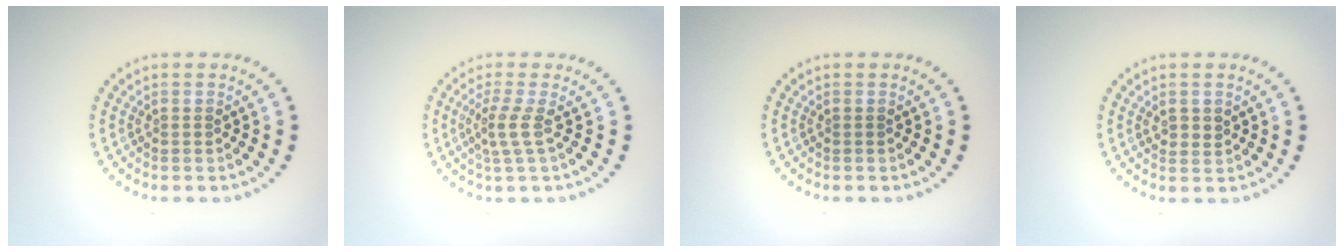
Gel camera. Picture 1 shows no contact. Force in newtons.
{"total": 2.0, "press": 1.3, "slide": 1.6}
{"total": 0.0}
{"total": 1.4, "press": 1.2, "slide": 0.7}